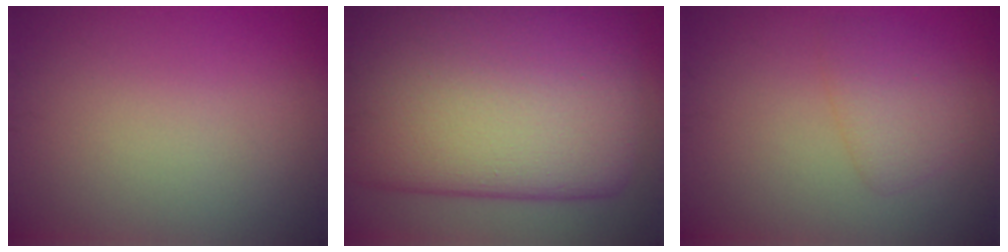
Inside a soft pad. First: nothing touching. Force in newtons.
{"total": 20.7, "press": 20.7, "slide": 0.9}
{"total": 2.6, "press": 2.6, "slide": 0.1}